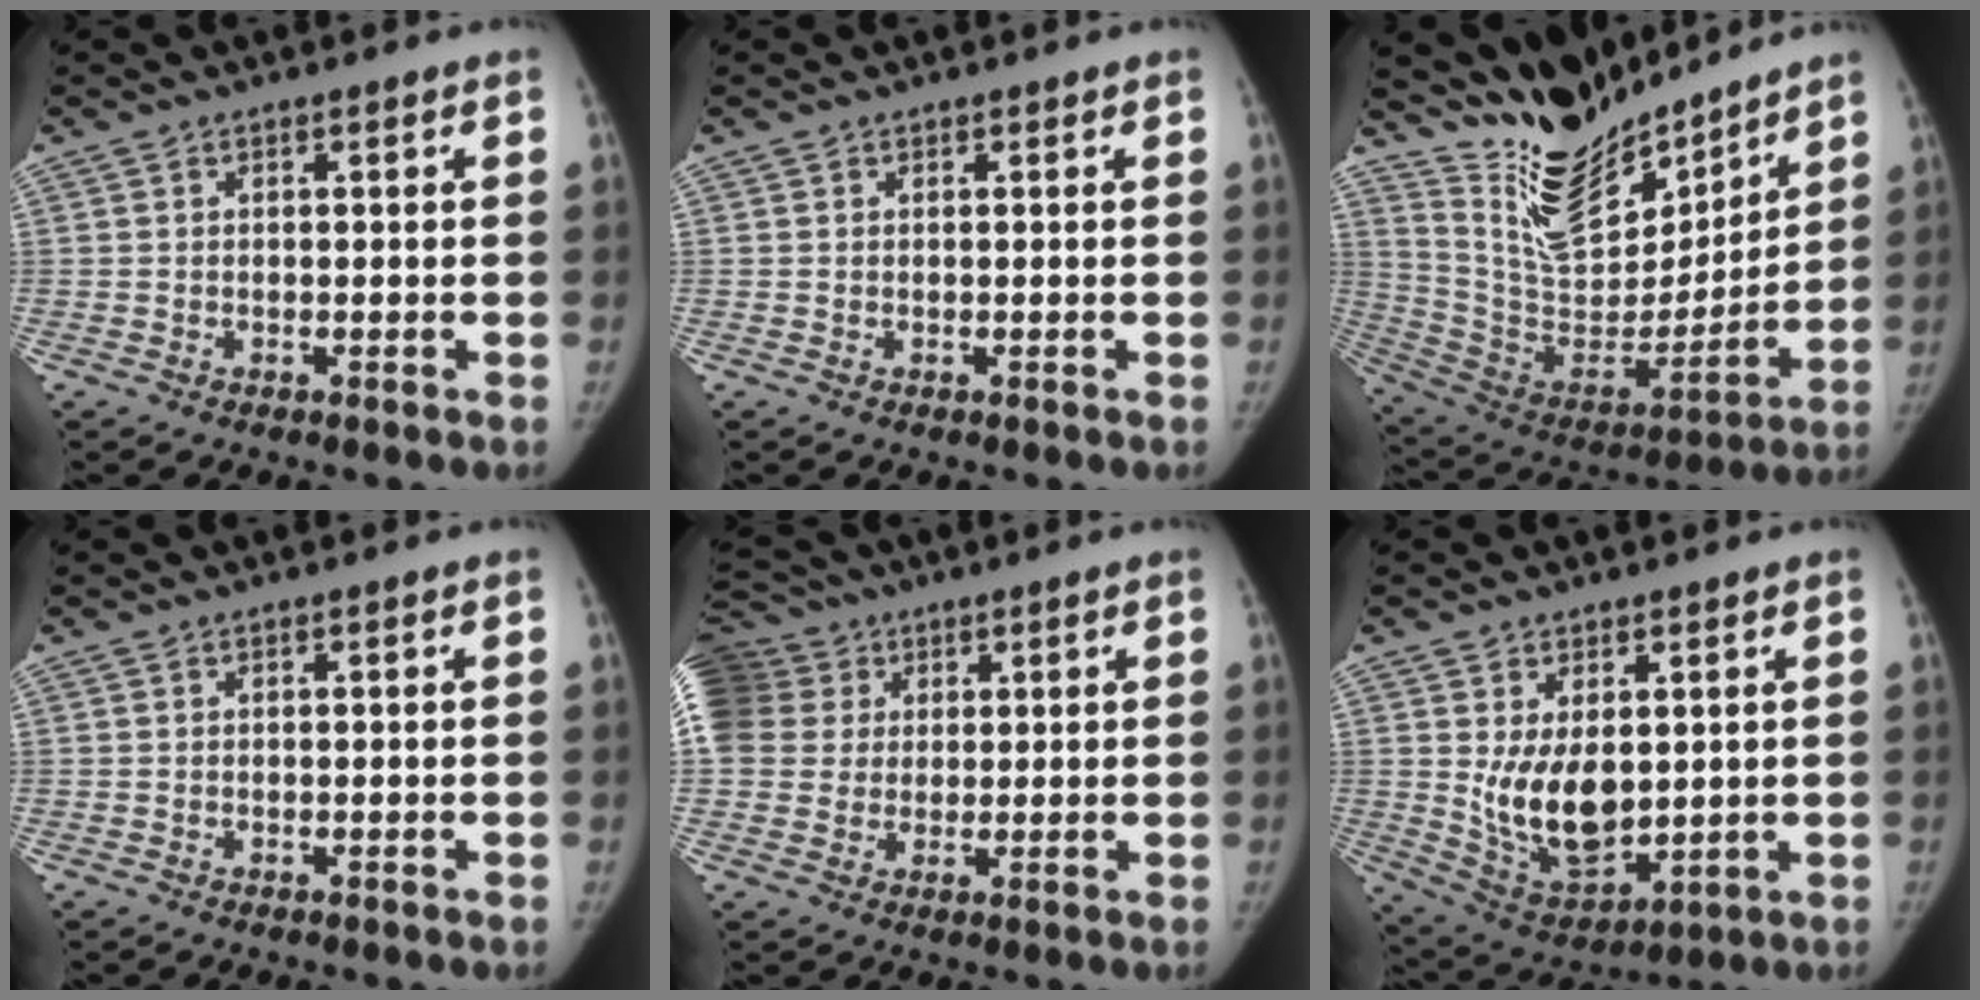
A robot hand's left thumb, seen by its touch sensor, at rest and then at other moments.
{"total": 0.0}
{"total": 19.7, "force": [17.1, 6.7, 7.2], "torque": [-0.068, -0.111, 0.309]}
{"total": 0.0}
{"total": 18.3, "force": [6.4, 15.6, 7.2], "torque": [-0.193, 0.053, 0.128]}
{"total": 11.9, "force": [1.3, 7.5, 9.2], "torque": [-0.121, -0.026, 0.047]}